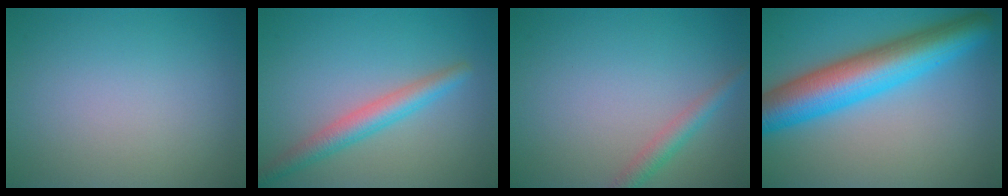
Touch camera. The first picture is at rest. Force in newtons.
{"total": 3.3, "press": 3.3, "slide": 0.1}
{"total": 2.0, "press": 2.0, "slide": 0.0}
{"total": 9.5, "press": 9.5, "slide": 0.2}